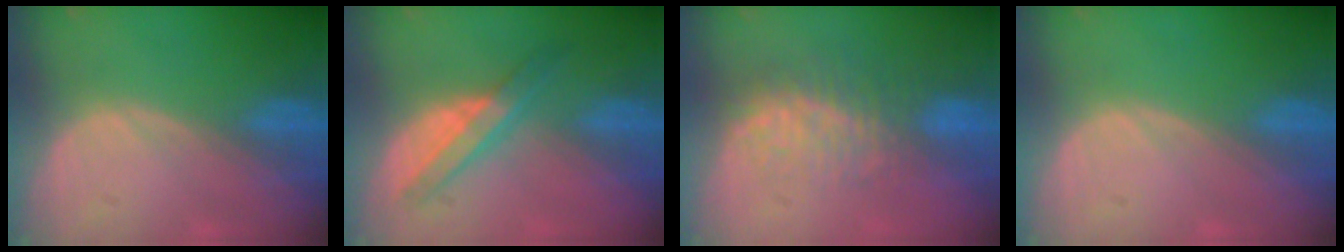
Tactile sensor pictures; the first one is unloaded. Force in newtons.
{"total": 5.4, "press": 5.3, "slide": 0.8}
{"total": 7.5, "press": 7.0, "slide": 2.8}
{"total": 0.0}